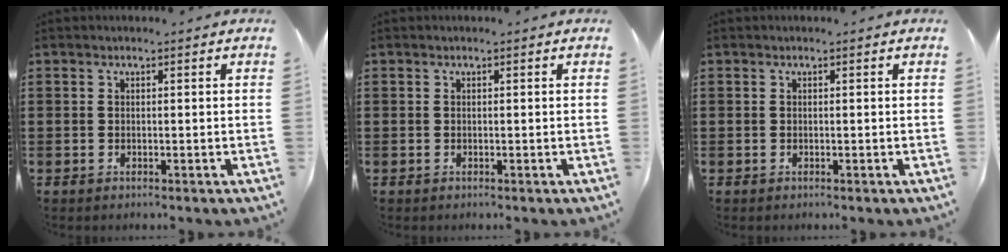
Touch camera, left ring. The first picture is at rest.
{"total": 0.0}
{"total": 0.0}